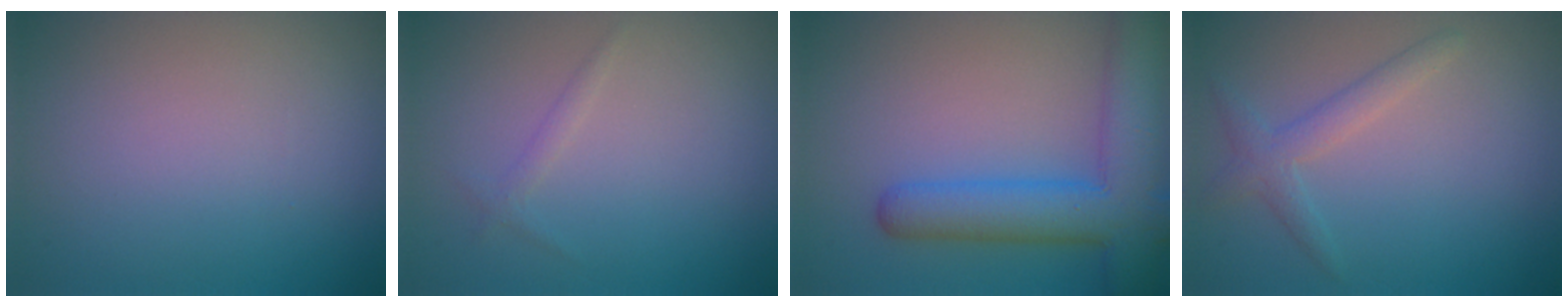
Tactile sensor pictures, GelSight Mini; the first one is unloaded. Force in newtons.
{"total": 0.8, "press": 0.8, "slide": 0.0}
{"total": 8.0, "press": 8.0, "slide": 0.4}
{"total": 2.2, "press": 2.2, "slide": 0.1}